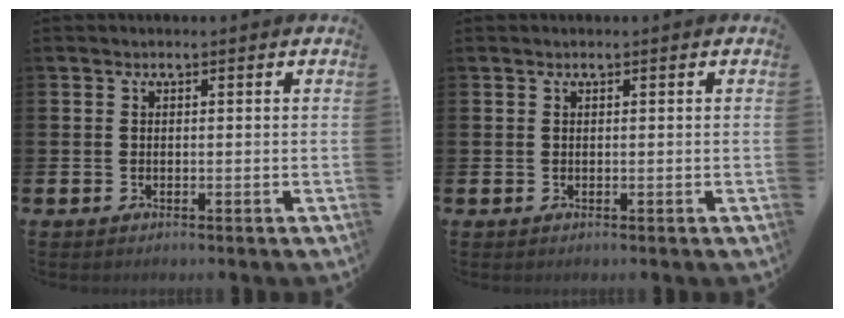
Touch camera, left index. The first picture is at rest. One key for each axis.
{"total": 0.0}